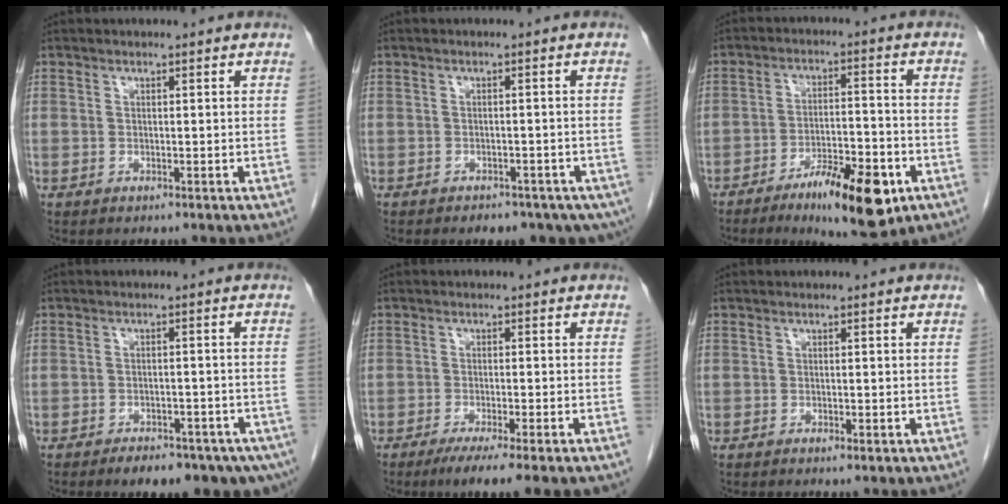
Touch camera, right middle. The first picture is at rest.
{"total": 8.4, "force": [-6.0, 4.6, 3.7], "torque": [-0.040, -0.002, -0.067]}
{"total": 12.2, "force": [-6.6, 2.8, 9.8], "torque": [-0.153, -0.008, -0.098]}
{"total": 11.5, "force": [-8.2, 5.1, 6.2], "torque": [-0.071, -0.001, -0.103]}
{"total": 7.7, "force": [-5.6, 0.0, 5.4], "torque": [-0.069, -0.018, -0.080]}
{"total": 0.8, "force": [-0.5, 0.2, 0.7], "torque": [-0.011, -0.001, -0.005]}